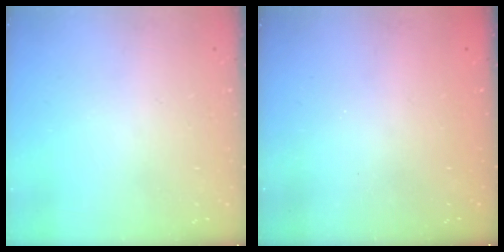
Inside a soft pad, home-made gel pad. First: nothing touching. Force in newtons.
{"total": 2.4, "press": 2.3, "slide": 0.7}